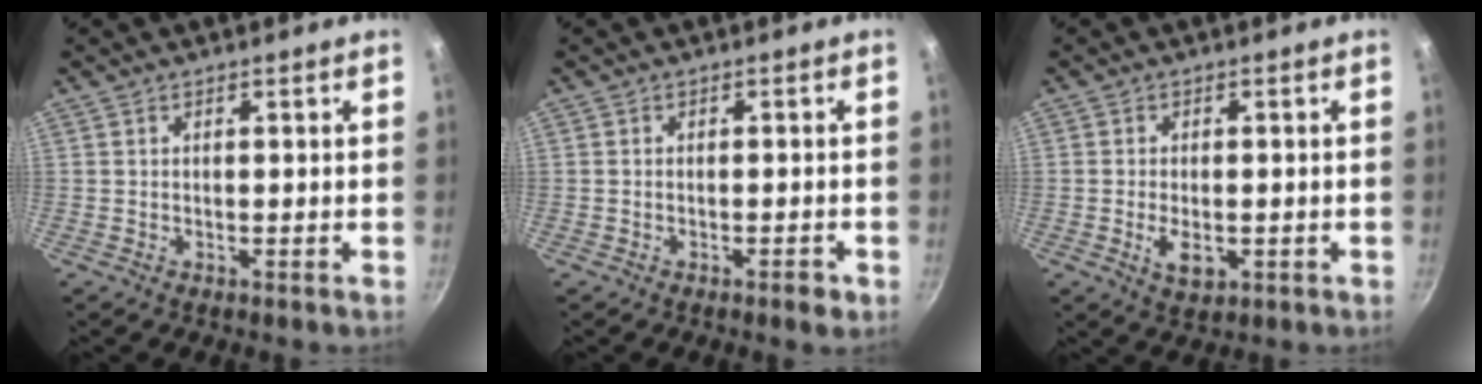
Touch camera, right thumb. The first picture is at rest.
{"total": 2.1, "force": [-1.2, 0.7, 1.6], "torque": [-0.023, 0.013, -0.016]}
{"total": 4.9, "force": [-1.2, 2.8, 3.8], "torque": [-0.061, 0.000, -0.013]}